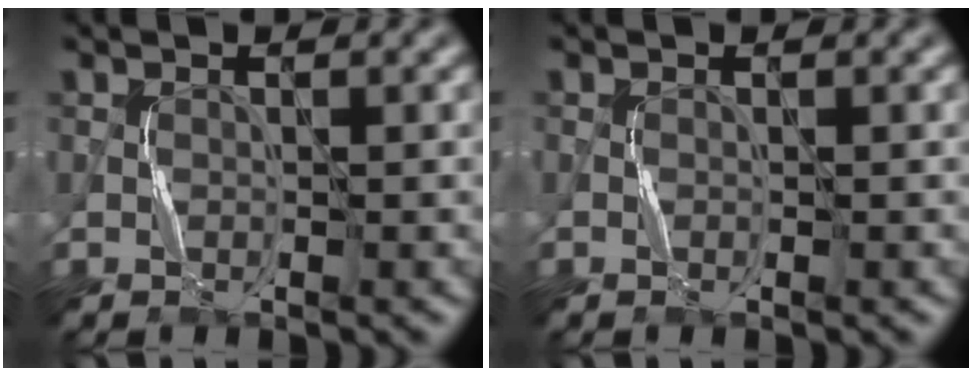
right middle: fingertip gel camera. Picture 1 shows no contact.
{"total": 0.0}